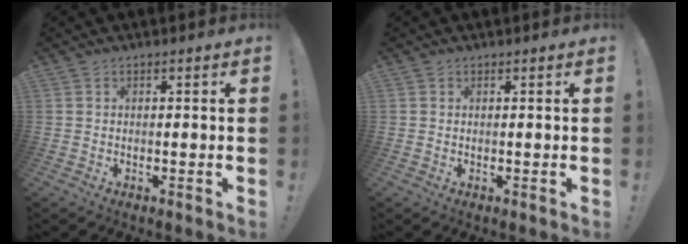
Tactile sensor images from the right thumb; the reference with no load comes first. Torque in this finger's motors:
{"motor_torque": [-0.24, -0.11, -0.28, -0.02, 0.07]}